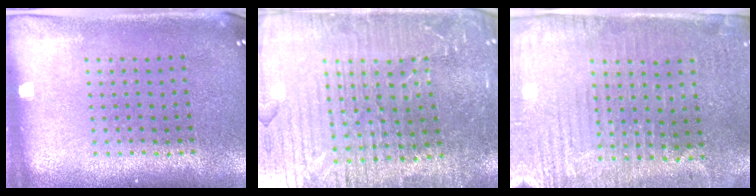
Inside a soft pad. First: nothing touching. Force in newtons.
{"total": 4.4, "press": 4.2, "slide": 1.3}
{"total": 3.1, "press": 2.7, "slide": 1.5}